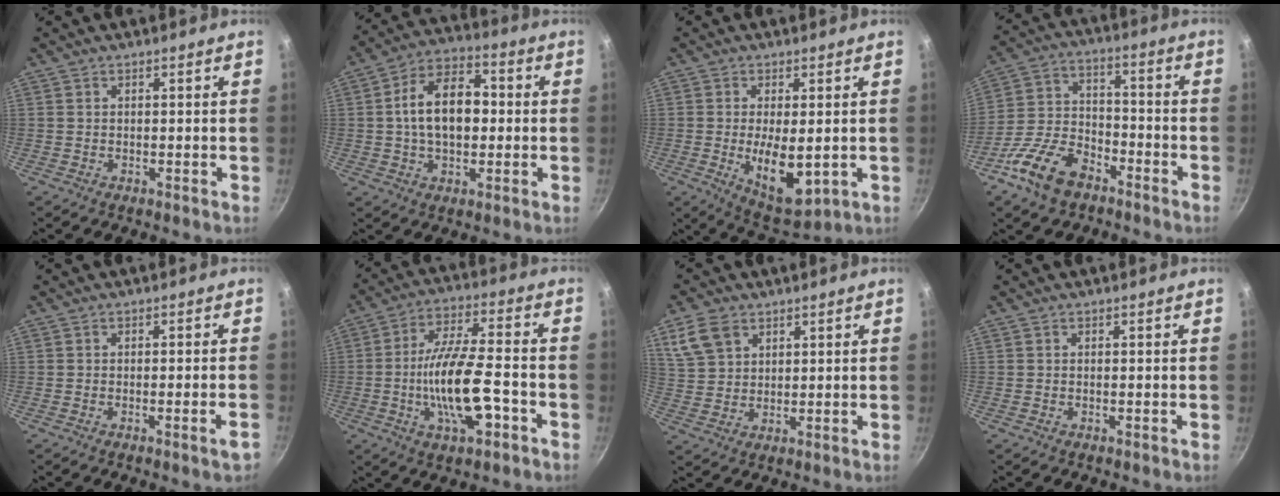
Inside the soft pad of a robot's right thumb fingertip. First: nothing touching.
{"total": 14.0, "force": [0.5, 8.8, 10.8], "torque": [-0.151, 0.031, -0.003]}
{"total": 10.3, "force": [-1.1, 4.4, 9.2], "torque": [-0.143, -0.014, -0.001]}
{"total": 13.5, "force": [-8.3, 7.4, 7.5], "torque": [-0.129, 0.054, -0.165]}
{"total": 2.6, "force": [-1.4, 0.1, 2.1], "torque": [-0.032, 0.011, -0.016]}
{"total": 15.2, "force": [-4.8, 5.3, 13.4], "torque": [-0.235, 0.027, -0.087]}
{"total": 7.5, "force": [3.9, 5.2, 3.7], "torque": [-0.060, -0.003, 0.085]}
{"total": 0.0}